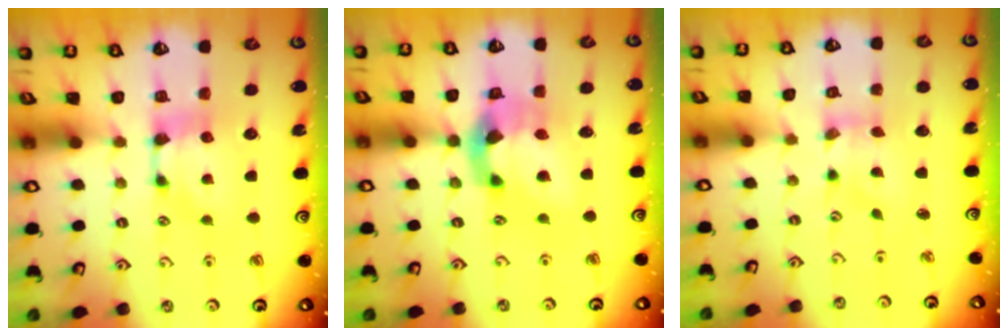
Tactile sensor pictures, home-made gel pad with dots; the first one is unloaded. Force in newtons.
{"total": 6.4, "press": 6.0, "slide": 2.2}
{"total": 1.0, "press": 0.2, "slide": 0.9}